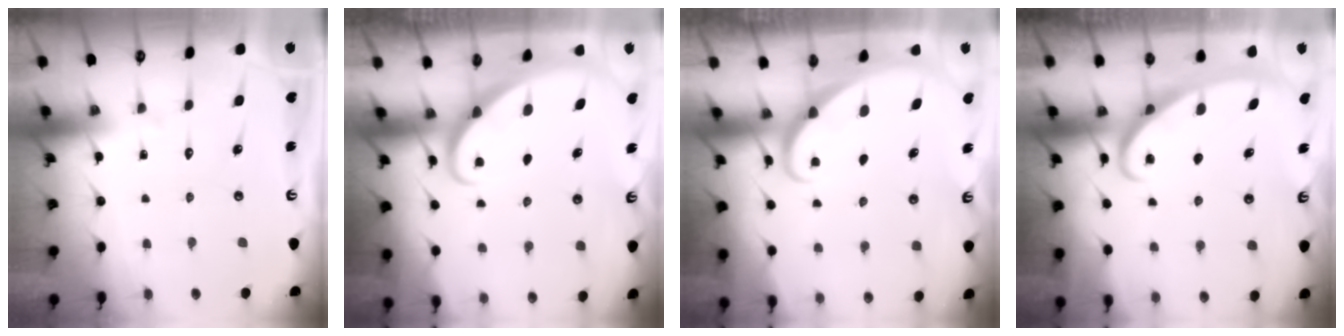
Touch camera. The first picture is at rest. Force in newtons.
{"total": 2.4, "press": 2.4, "slide": 0.2}
{"total": 1.7, "press": 1.7, "slide": 0.1}
{"total": 2.7, "press": 2.6, "slide": 0.4}